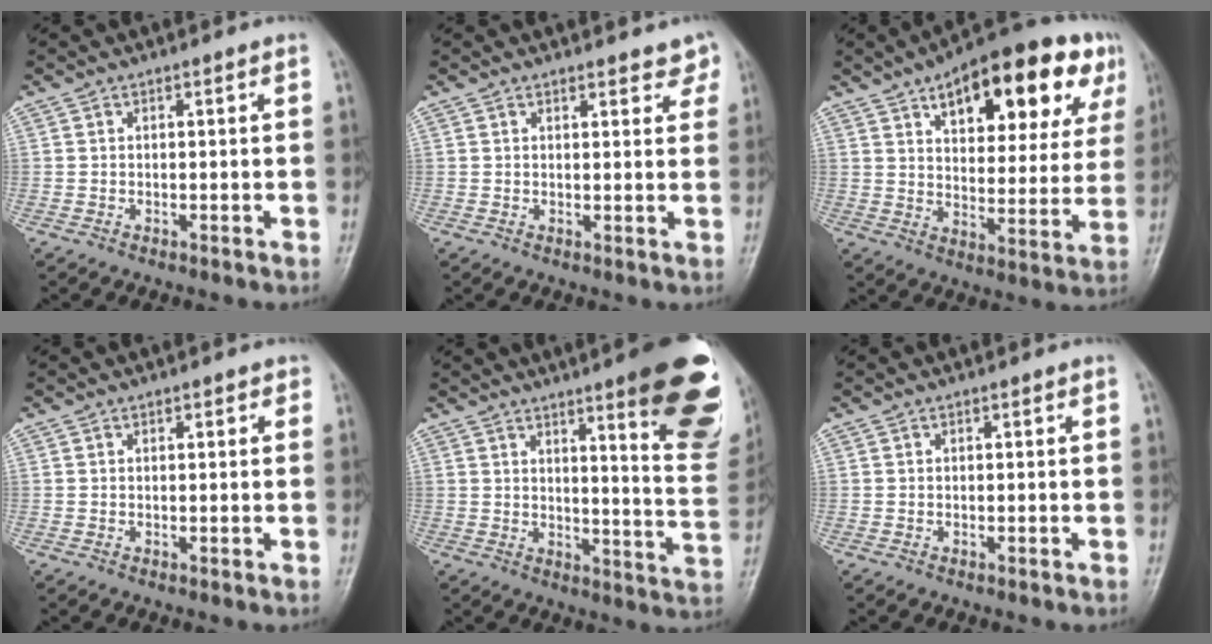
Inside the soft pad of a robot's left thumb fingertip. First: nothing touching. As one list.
[{"total": 4.0, "force": [3.3, 1.6, 1.4], "torque": [0.013, -0.014, 0.032]}, {"total": 23.4, "force": [11.7, 10.3, 17.5], "torque": [-0.201, -0.010, 0.167]}, {"total": 1.2, "force": [0.6, 0.7, 0.7], "torque": [-0.001, 0.000, 0.004]}, {"total": 19.6, "force": [10.9, 3.5, 15.9], "torque": [-0.165, -0.065, 0.137]}, {"total": 0.0}]